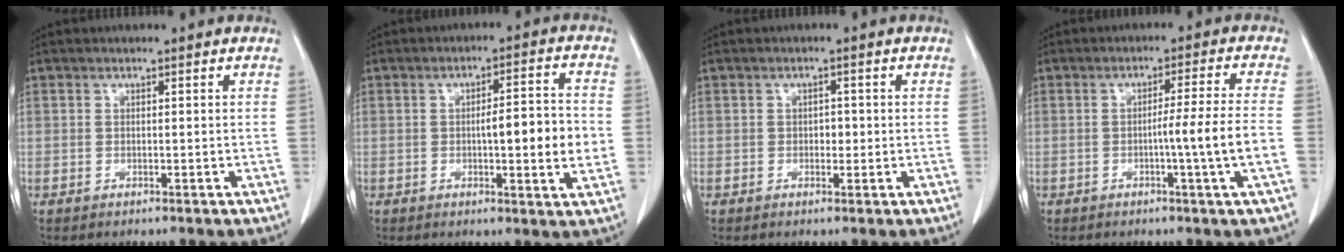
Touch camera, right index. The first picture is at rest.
{"total": 8.6, "force": [-0.7, 0.9, 8.6], "torque": [-0.119, 0.005, -0.012]}
{"total": 1.6, "force": [-0.1, 1.1, 1.1], "torque": [-0.013, 0.004, -0.002]}
{"total": 7.1, "force": [-1.7, -1.9, 6.6], "torque": [-0.093, -0.005, -0.027]}